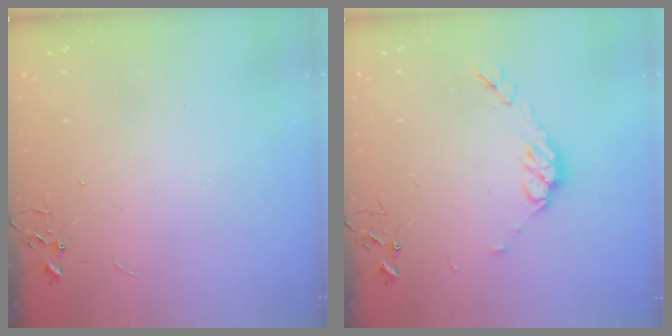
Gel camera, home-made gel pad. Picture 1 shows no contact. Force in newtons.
{"total": 8.2, "press": 8.2, "slide": 0.5}